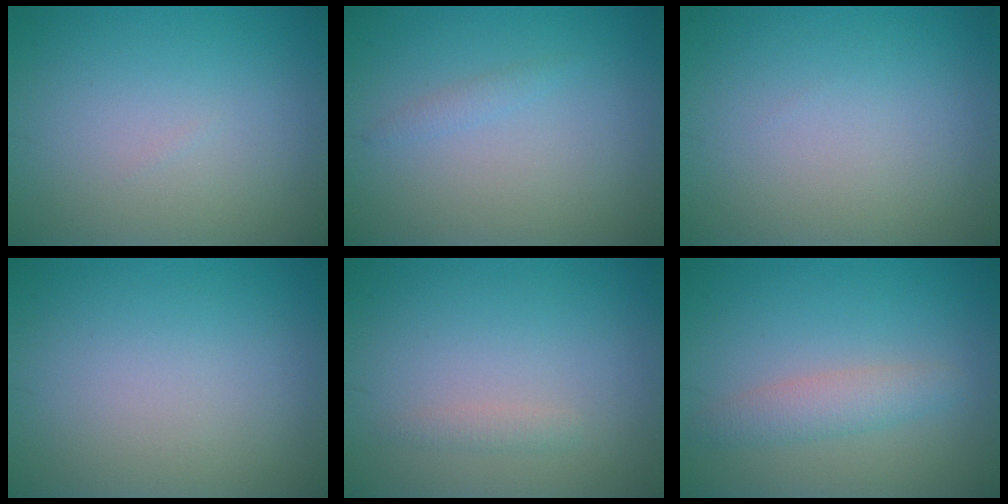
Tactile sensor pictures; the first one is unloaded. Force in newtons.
{"total": 0.8, "press": 0.8, "slide": 0.1}
{"total": 0.0}
{"total": 0.0}
{"total": 0.9, "press": 0.9, "slide": 0.0}
{"total": 2.5, "press": 2.5, "slide": 0.1}